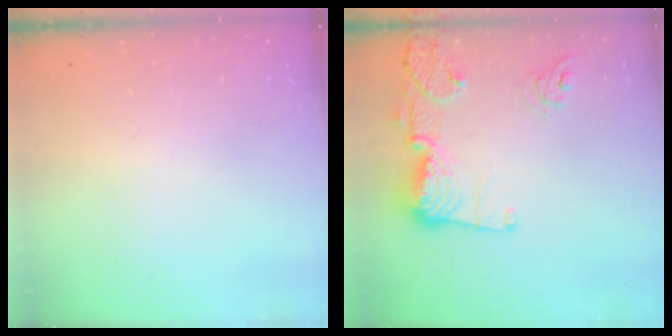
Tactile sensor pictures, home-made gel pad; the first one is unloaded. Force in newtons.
{"total": 17.1, "press": 17.0, "slide": 1.7}